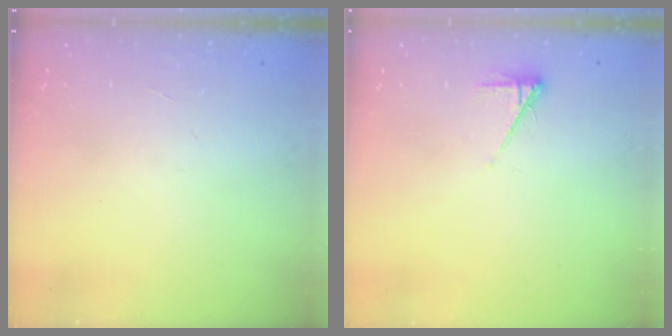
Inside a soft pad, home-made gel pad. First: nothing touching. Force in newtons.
{"total": 3.5, "press": 3.5, "slide": 0.6}